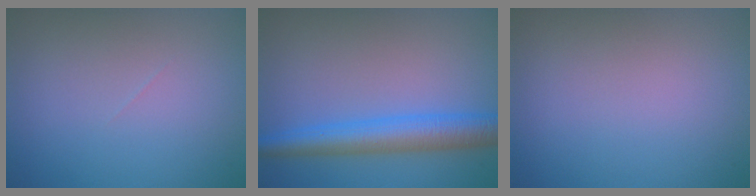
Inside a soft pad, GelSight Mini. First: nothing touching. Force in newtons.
{"total": 5.1, "press": 5.1, "slide": 0.1}
{"total": 0.0}